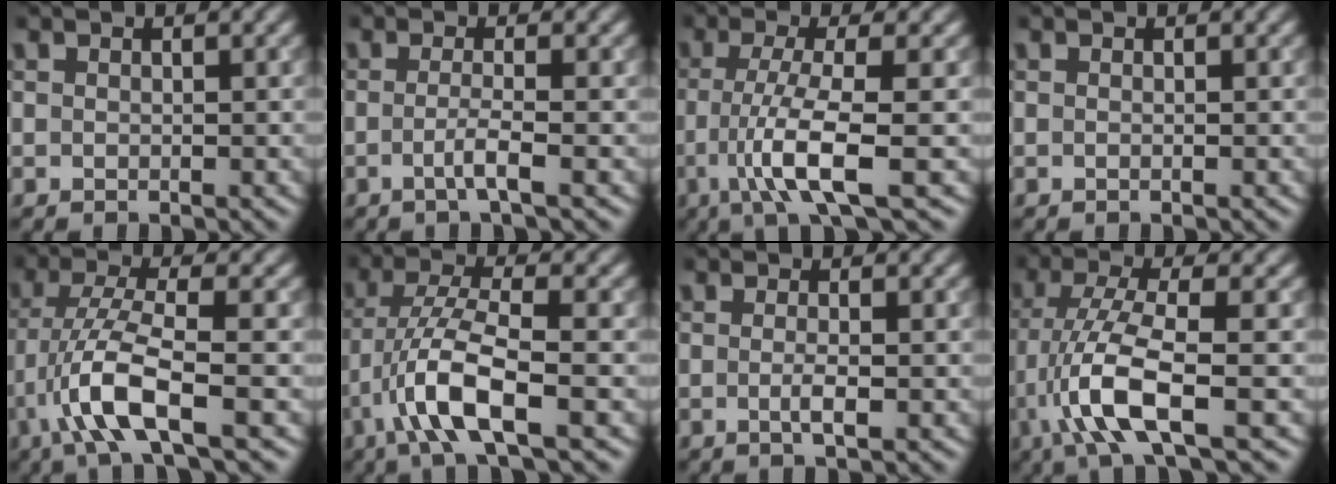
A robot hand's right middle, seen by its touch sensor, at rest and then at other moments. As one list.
[{"total": 2.2, "force": [-0.6, 0.4, 2.1], "torque": [-0.036, -0.002, -0.018]}, {"total": 6.0, "force": [-1.7, 1.1, 5.7], "torque": [-0.104, -0.006, -0.034]}, {"total": 0.0}, {"total": 6.1, "force": [-2.6, 1.4, 5.4], "torque": [-0.108, 0.003, -0.056]}, {"total": 6.4, "force": [-2.7, 1.6, 5.5], "torque": [-0.110, 0.006, -0.059]}, {"total": 1.8, "force": [-0.3, 0.4, 1.7], "torque": [-0.030, -0.004, -0.008]}, {"total": 6.8, "force": [-2.3, 1.7, 6.2], "torque": [-0.127, 0.000, -0.049]}]